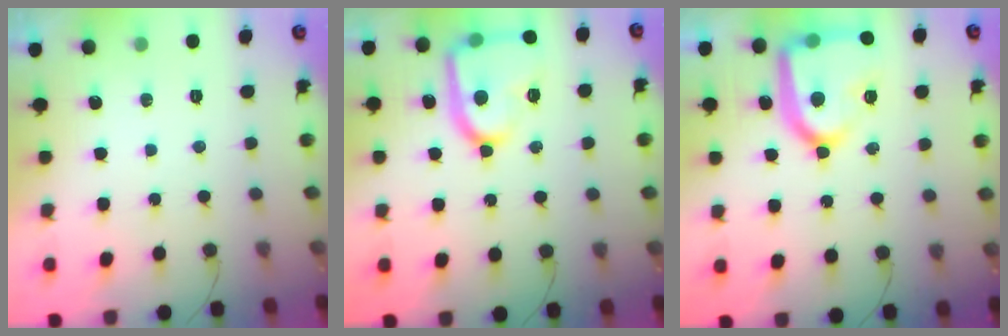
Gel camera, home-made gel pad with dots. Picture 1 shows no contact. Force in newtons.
{"total": 17.6, "press": 17.5, "slide": 1.4}
{"total": 21.1, "press": 21.0, "slide": 1.9}